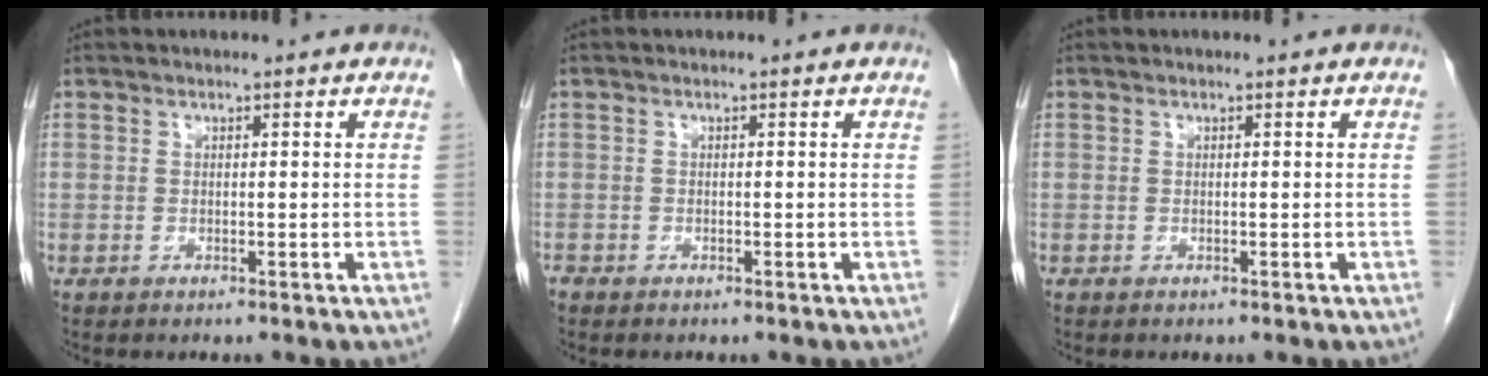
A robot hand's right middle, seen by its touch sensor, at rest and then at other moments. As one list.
[{"total": 0.7, "force": [-0.6, 0.4, 0.1], "torque": [-0.007, 0.000, -0.013]}, {"total": 0.0}]